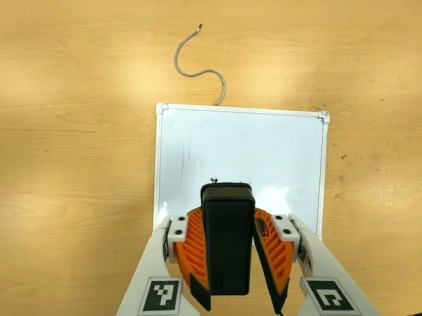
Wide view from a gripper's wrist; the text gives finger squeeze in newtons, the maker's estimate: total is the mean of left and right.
{"total": 8.2, "left": 7.5, "right": 8.9}